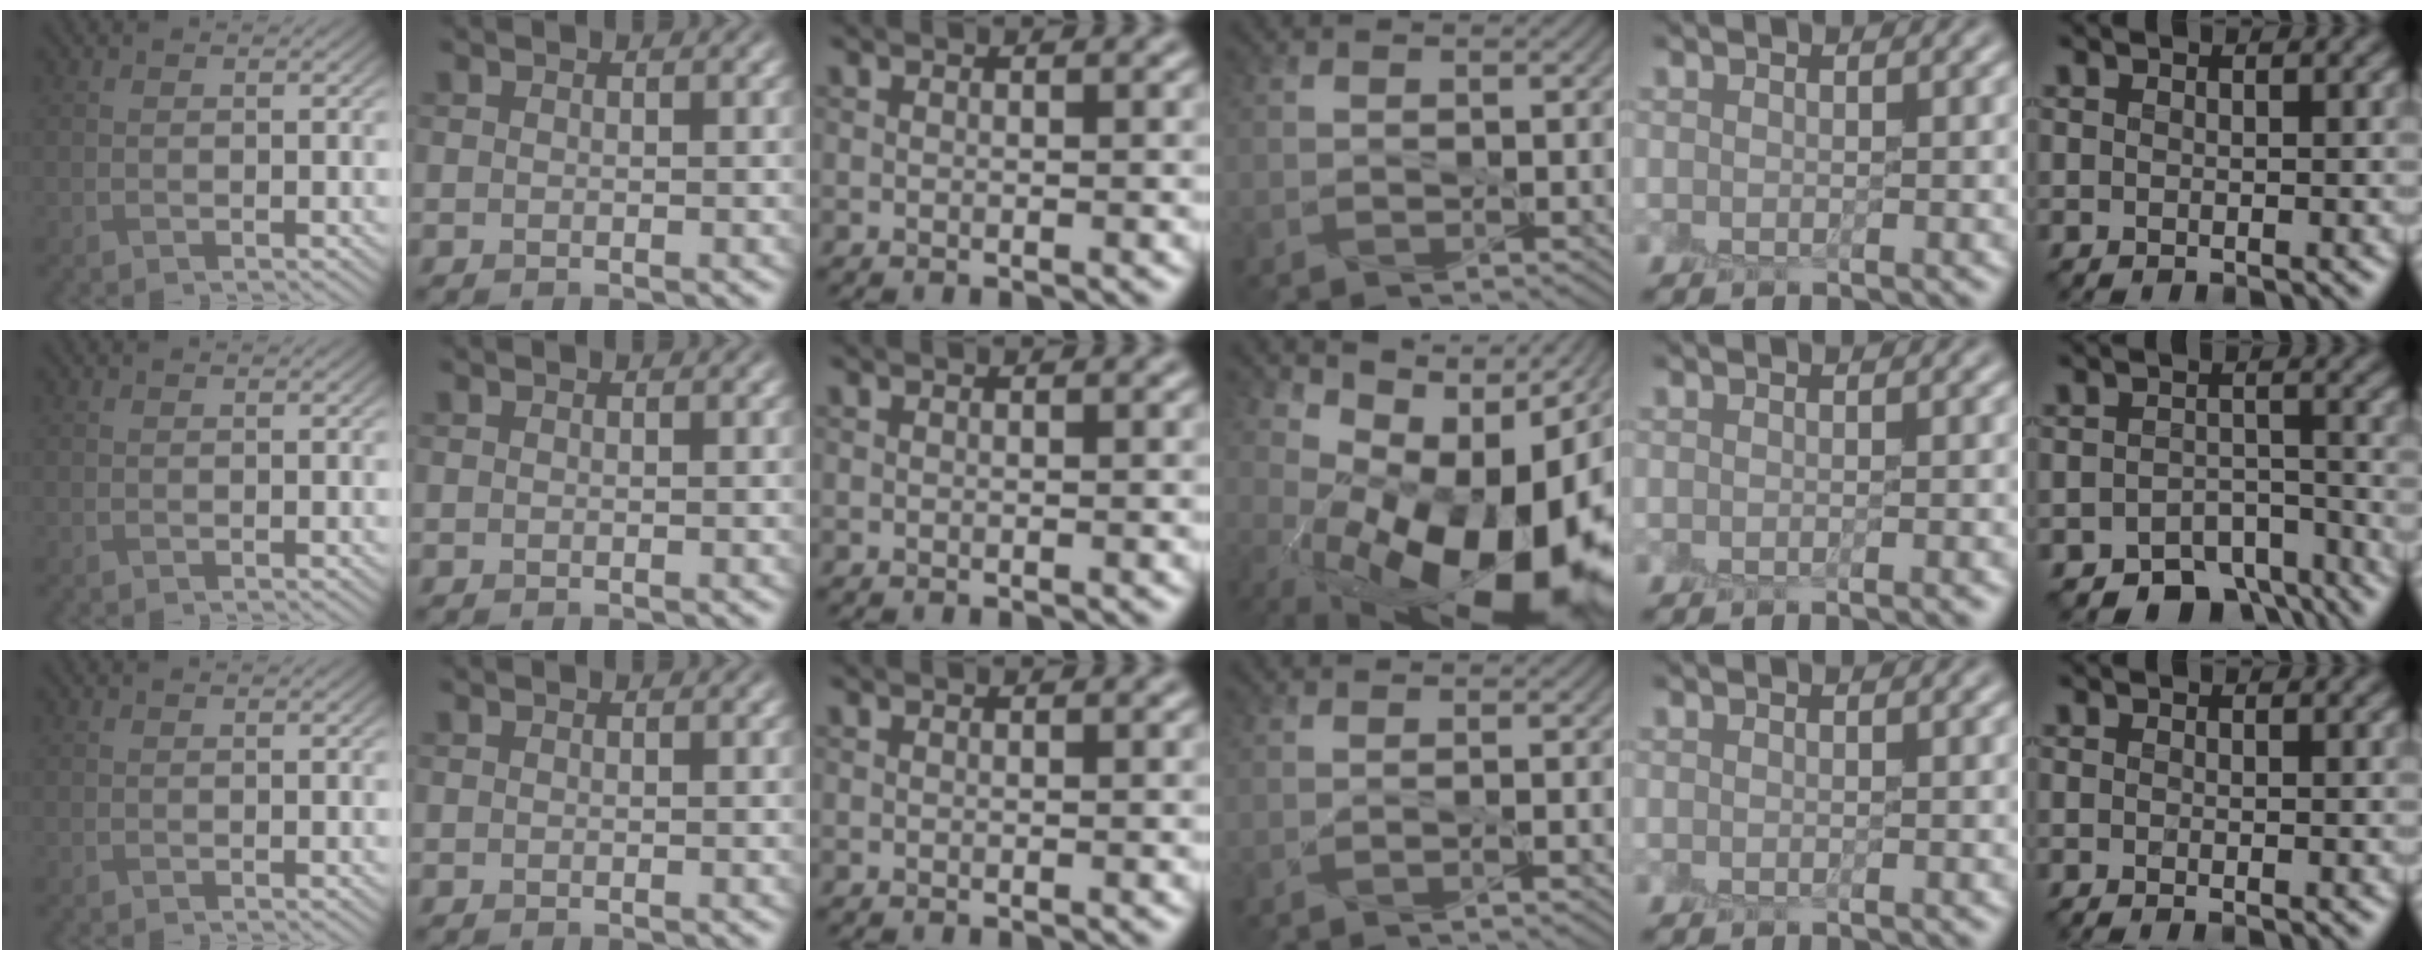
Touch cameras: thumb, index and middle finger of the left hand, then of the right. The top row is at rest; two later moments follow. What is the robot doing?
{"motion": "peel", "object": "lint roller sheet"}